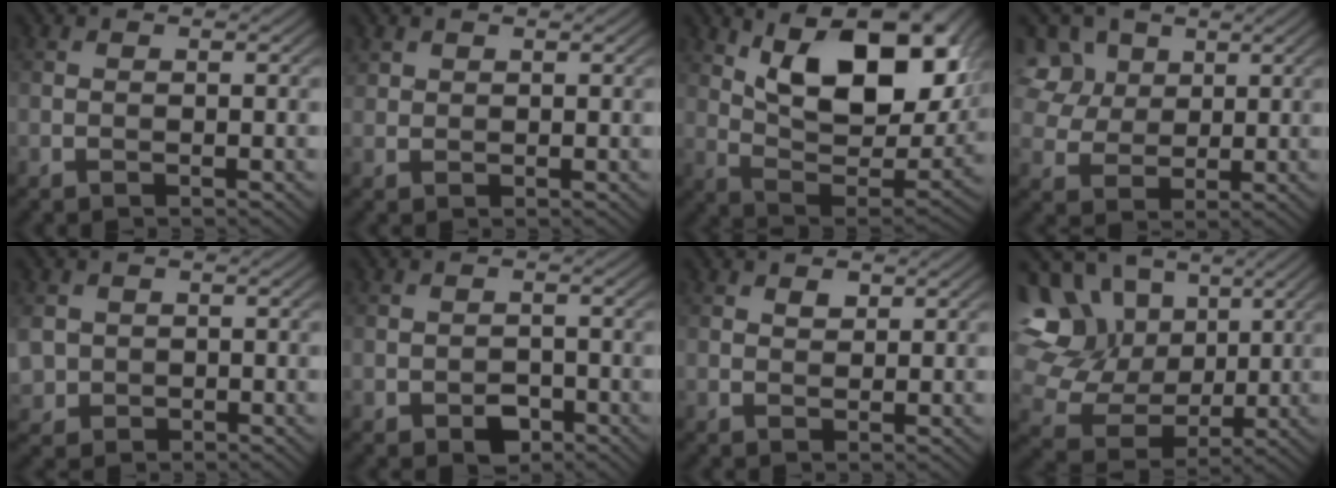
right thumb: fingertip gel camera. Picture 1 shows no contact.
{"total": 1.4, "force": [1.0, 0.9, 0.2], "torque": [-0.007, 0.002, 0.025]}
{"total": 17.3, "force": [7.5, 8.1, 13.3], "torque": [-0.209, 0.004, 0.118]}
{"total": 8.0, "force": [3.7, 6.1, 3.5], "torque": [-0.146, 0.009, 0.074]}
{"total": 3.2, "force": [0.0, 3.0, 1.1], "torque": [-0.043, -0.008, -0.001]}
{"total": 2.7, "force": [-1.6, 1.7, 1.4], "torque": [-0.021, -0.003, -0.029]}
{"total": 1.1, "force": [0.7, 0.6, 0.6], "torque": [-0.012, -0.001, 0.015]}
{"total": 15.0, "force": [3.9, 12.2, 7.8], "torque": [-0.249, 0.033, 0.080]}